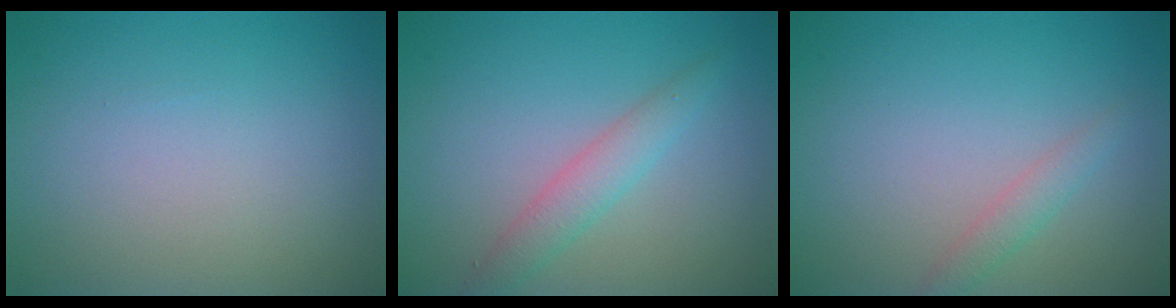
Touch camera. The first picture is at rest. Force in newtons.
{"total": 2.7, "press": 2.7, "slide": 0.2}
{"total": 1.4, "press": 1.4, "slide": 0.0}